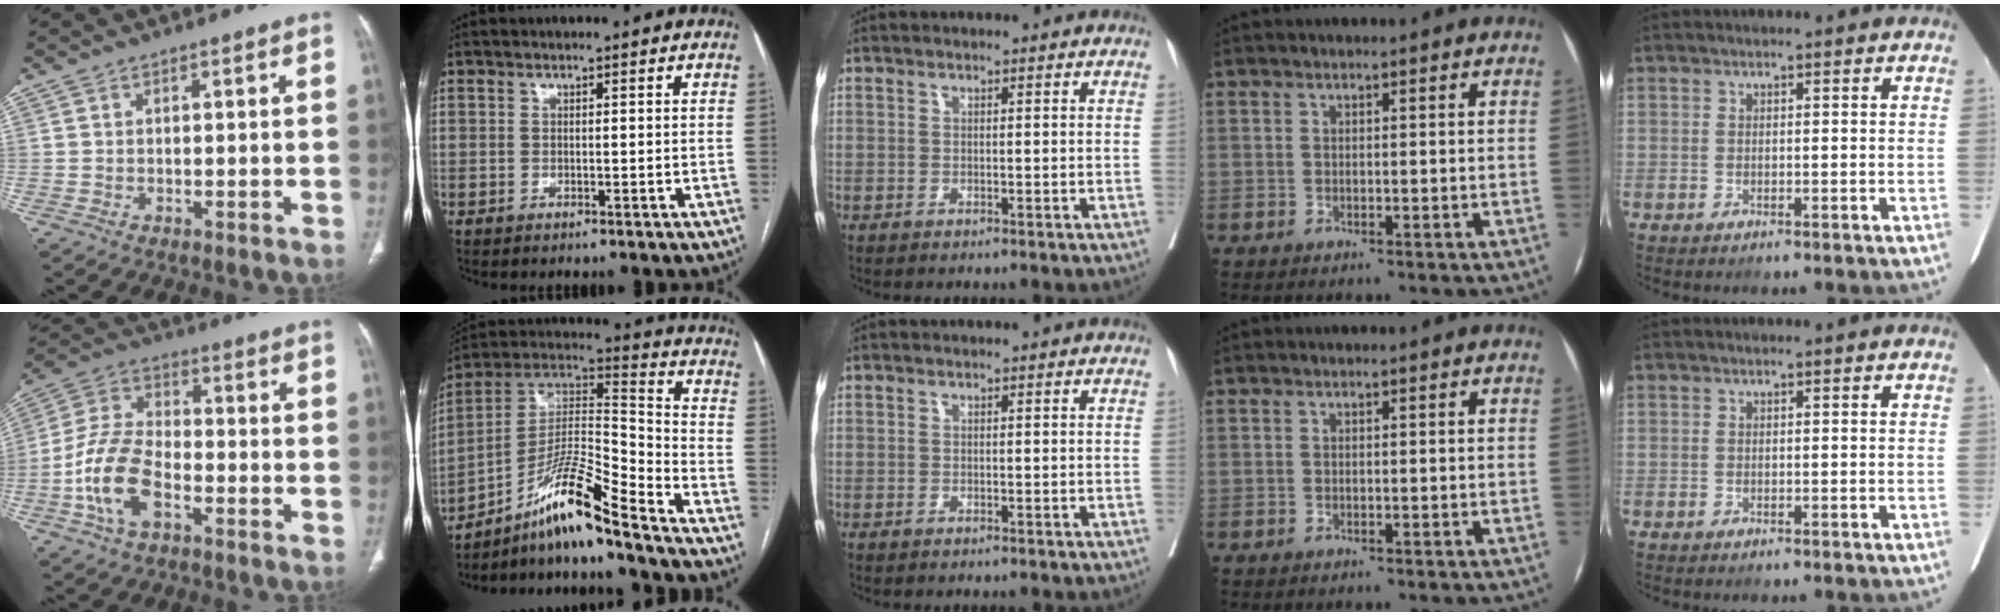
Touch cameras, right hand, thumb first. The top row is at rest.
{"thumb": {"total": 12.5, "force": [-4.7, 6.9, 9.3], "torque": [-0.189, 0.030, -0.092]}, "index": {"total": 14.0, "force": [-10.6, -0.4, 9.1], "torque": [-0.170, 0.017, -0.190]}, "middle": {"total": 0.6, "force": [0.6, -0.1, -0.1], "torque": [-0.001, 0.002, 0.011]}}